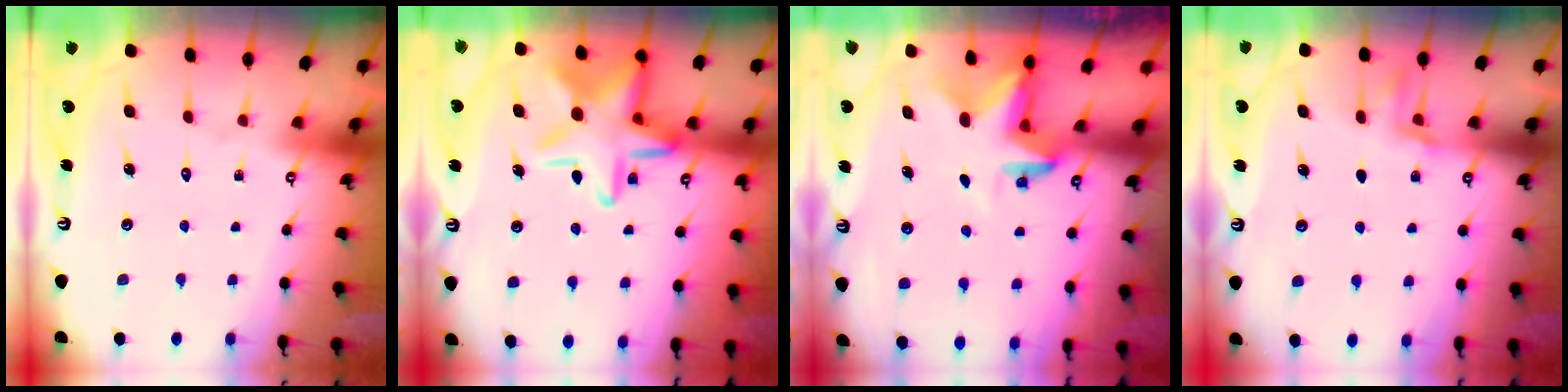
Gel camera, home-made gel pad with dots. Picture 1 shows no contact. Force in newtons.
{"total": 17.8, "press": 17.7, "slide": 1.2}
{"total": 2.8, "press": 2.8, "slide": 0.2}
{"total": 2.9, "press": 2.8, "slide": 1.0}